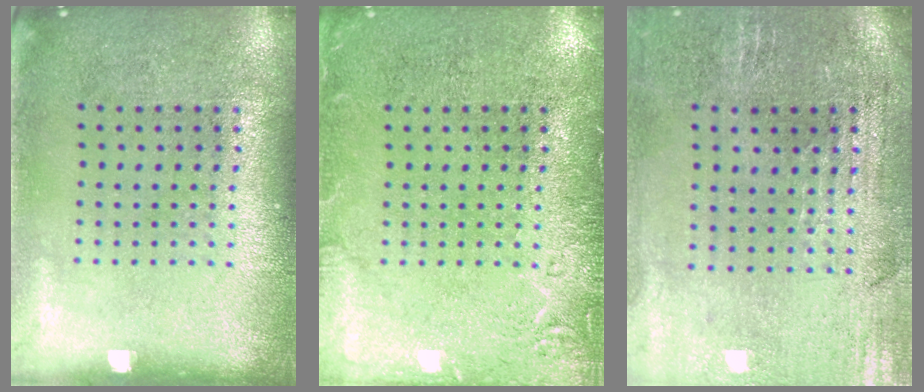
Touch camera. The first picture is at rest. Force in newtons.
{"total": 2.2, "press": 2.2, "slide": 0.4}
{"total": 0.9, "press": 0.8, "slide": 0.4}